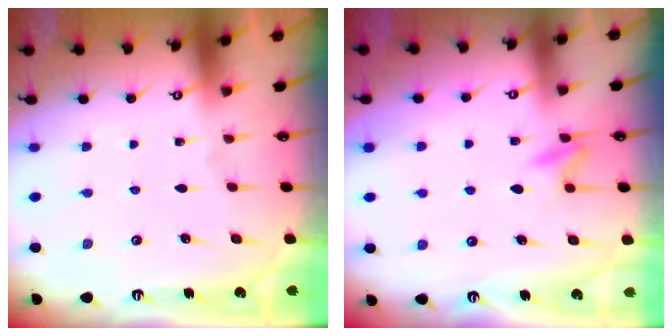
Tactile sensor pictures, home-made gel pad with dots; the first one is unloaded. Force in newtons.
{"total": 5.7, "press": 5.6, "slide": 0.7}